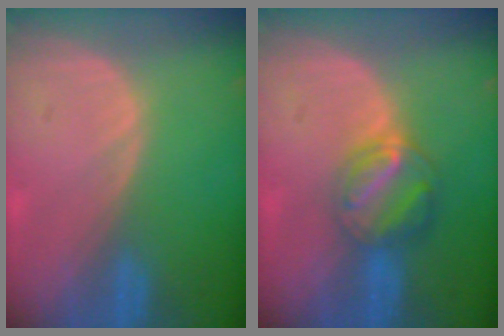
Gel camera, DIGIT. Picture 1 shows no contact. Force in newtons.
{"total": 6.3, "press": 5.6, "slide": 2.8}